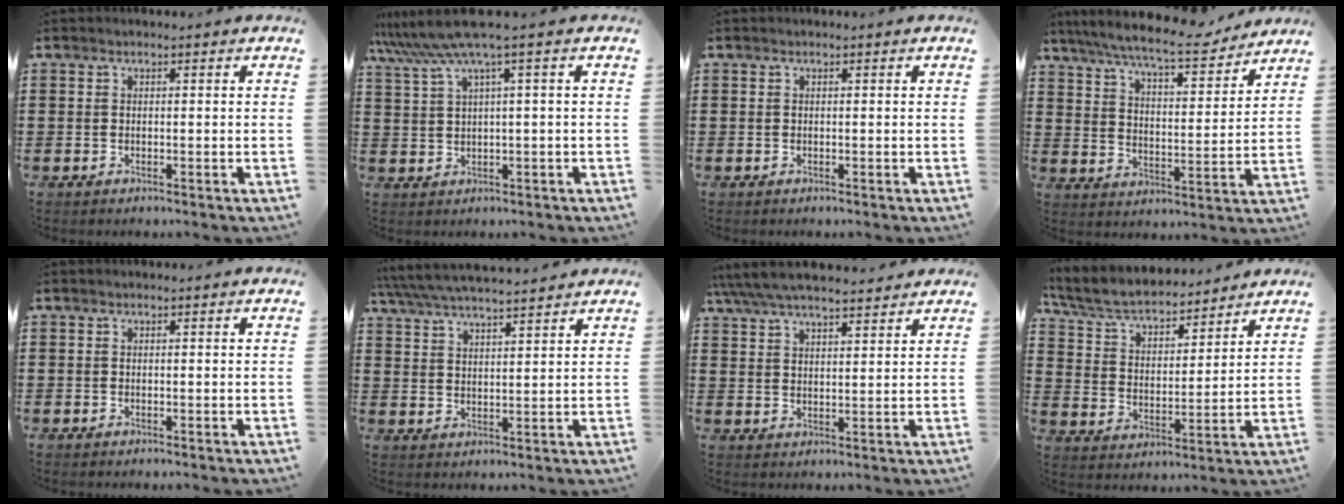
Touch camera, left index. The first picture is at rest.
{"total": 5.5, "force": [2.5, -0.6, 4.9], "torque": [-0.119, -0.020, 0.038]}
{"total": 0.0}
{"total": 8.7, "force": [7.8, 0.3, 3.8], "torque": [-0.104, -0.041, 0.135]}
{"total": 0.0}
{"total": 4.9, "force": [4.6, 0.2, 1.6], "torque": [-0.049, -0.022, 0.081]}
{"total": 5.7, "force": [5.2, 0.7, 2.1], "torque": [-0.058, -0.016, 0.094]}
{"total": 5.8, "force": [5.2, 1.1, 2.2], "torque": [-0.066, -0.031, 0.086]}